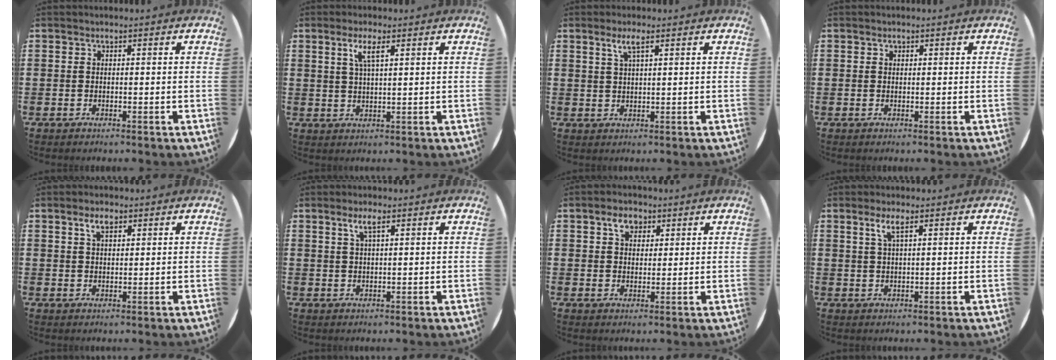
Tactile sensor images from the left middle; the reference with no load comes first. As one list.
[{"total": 3.5, "force": [2.0, 0.7, 2.8], "torque": [-0.052, 0.003, 0.031]}, {"total": 2.8, "force": [1.6, 0.5, 2.2], "torque": [-0.038, 0.002, 0.026]}, {"total": 0.0}, {"total": 2.9, "force": [1.9, 1.3, 1.8], "torque": [-0.032, 0.004, 0.031]}, {"total": 2.7, "force": [1.5, 0.6, 2.2], "torque": [-0.038, 0.003, 0.024]}, {"total": 3.4, "force": [2.2, 2.1, 1.6], "torque": [-0.021, 0.003, 0.037]}, {"total": 2.9, "force": [1.7, 0.5, 2.4], "torque": [-0.050, 0.006, 0.028]}]